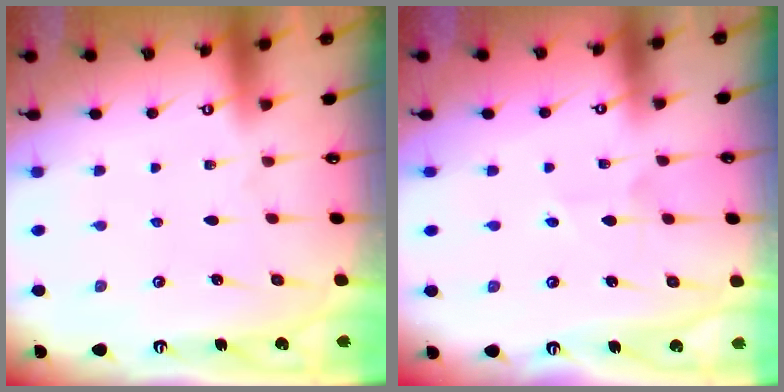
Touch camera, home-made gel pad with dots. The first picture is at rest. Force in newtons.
{"total": 2.8, "press": 2.8, "slide": 0.3}